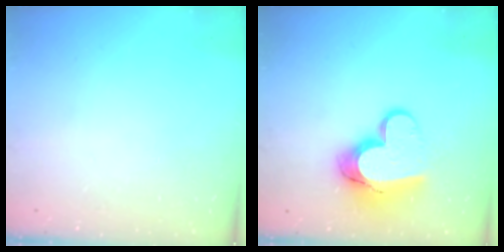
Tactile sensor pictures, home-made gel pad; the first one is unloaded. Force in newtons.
{"total": 13.7, "press": 13.7, "slide": 1.3}